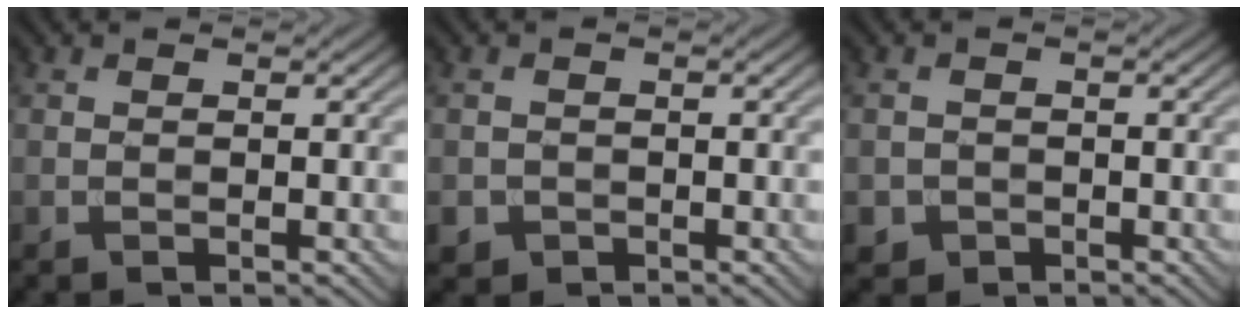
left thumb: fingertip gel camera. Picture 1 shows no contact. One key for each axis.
{"total": 2.0, "fx": -1.0, "fy": 1.7, "fz": 0.4, "tx": -0.005, "ty": -0.010, "tz": -0.020}
{"total": 1.8, "fx": -0.9, "fy": 1.6, "fz": 0.3, "tx": -0.001, "ty": -0.007, "tz": -0.018}